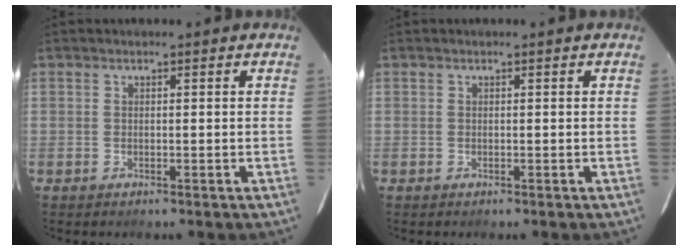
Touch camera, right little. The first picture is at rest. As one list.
[{"total": 0.0}]